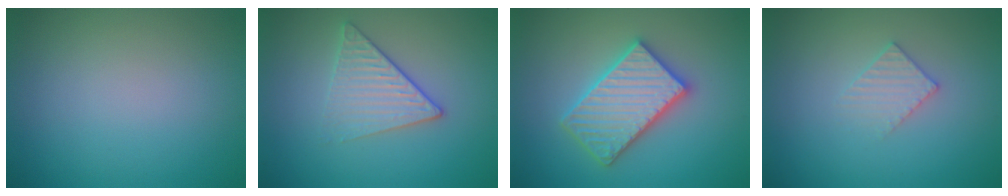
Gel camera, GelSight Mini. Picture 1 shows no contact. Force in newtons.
{"total": 3.3, "press": 2.9, "slide": 1.5}
{"total": 5.5, "press": 5.5, "slide": 0.9}
{"total": 1.9, "press": 1.9, "slide": 0.2}